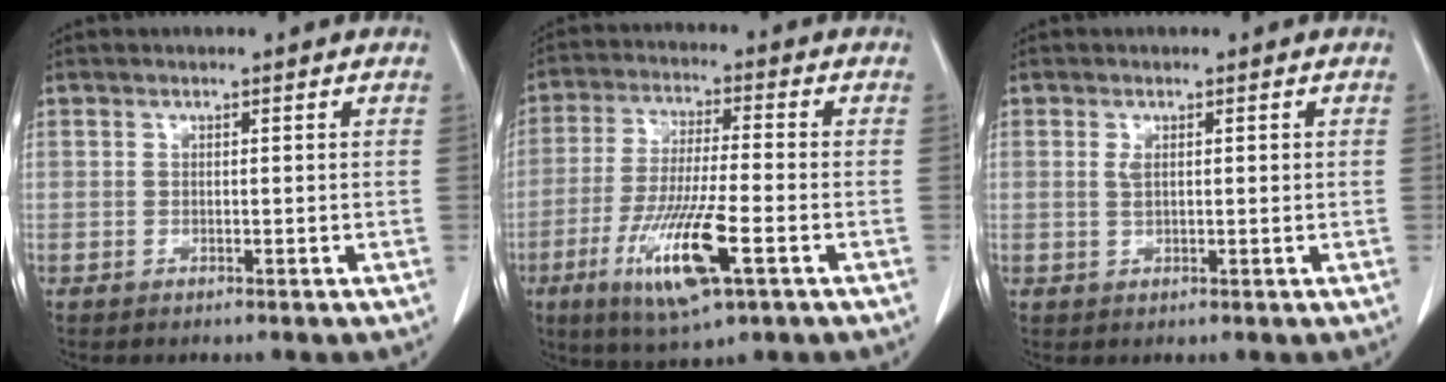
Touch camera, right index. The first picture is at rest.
{"total": 13.0, "force": [-5.1, 1.5, 11.9], "torque": [-0.236, -0.027, -0.089]}
{"total": 1.9, "force": [0.4, 0.8, 1.7], "torque": [-0.034, 0.004, 0.010]}